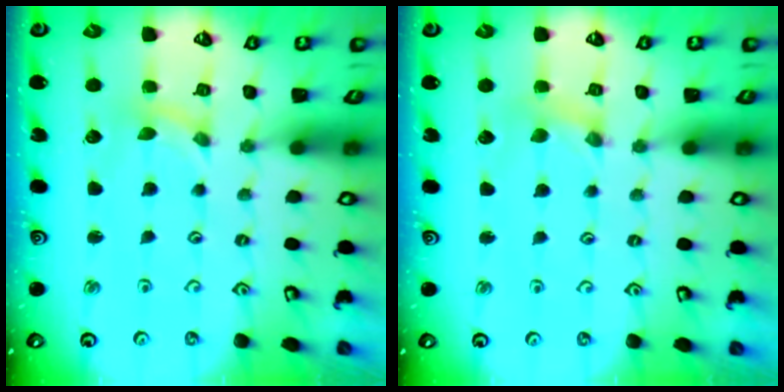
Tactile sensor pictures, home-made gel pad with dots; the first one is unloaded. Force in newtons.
{"total": 1.0, "press": 1.0, "slide": 0.2}